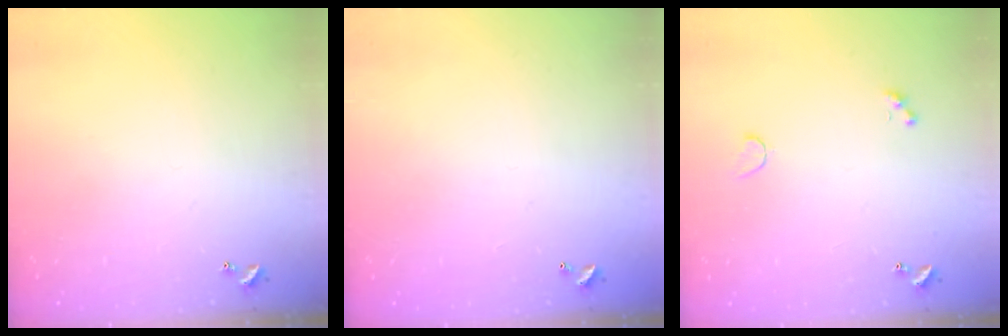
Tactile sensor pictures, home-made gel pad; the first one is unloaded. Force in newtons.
{"total": 2.8, "press": 2.8, "slide": 0.1}
{"total": 1.3, "press": 1.0, "slide": 0.8}